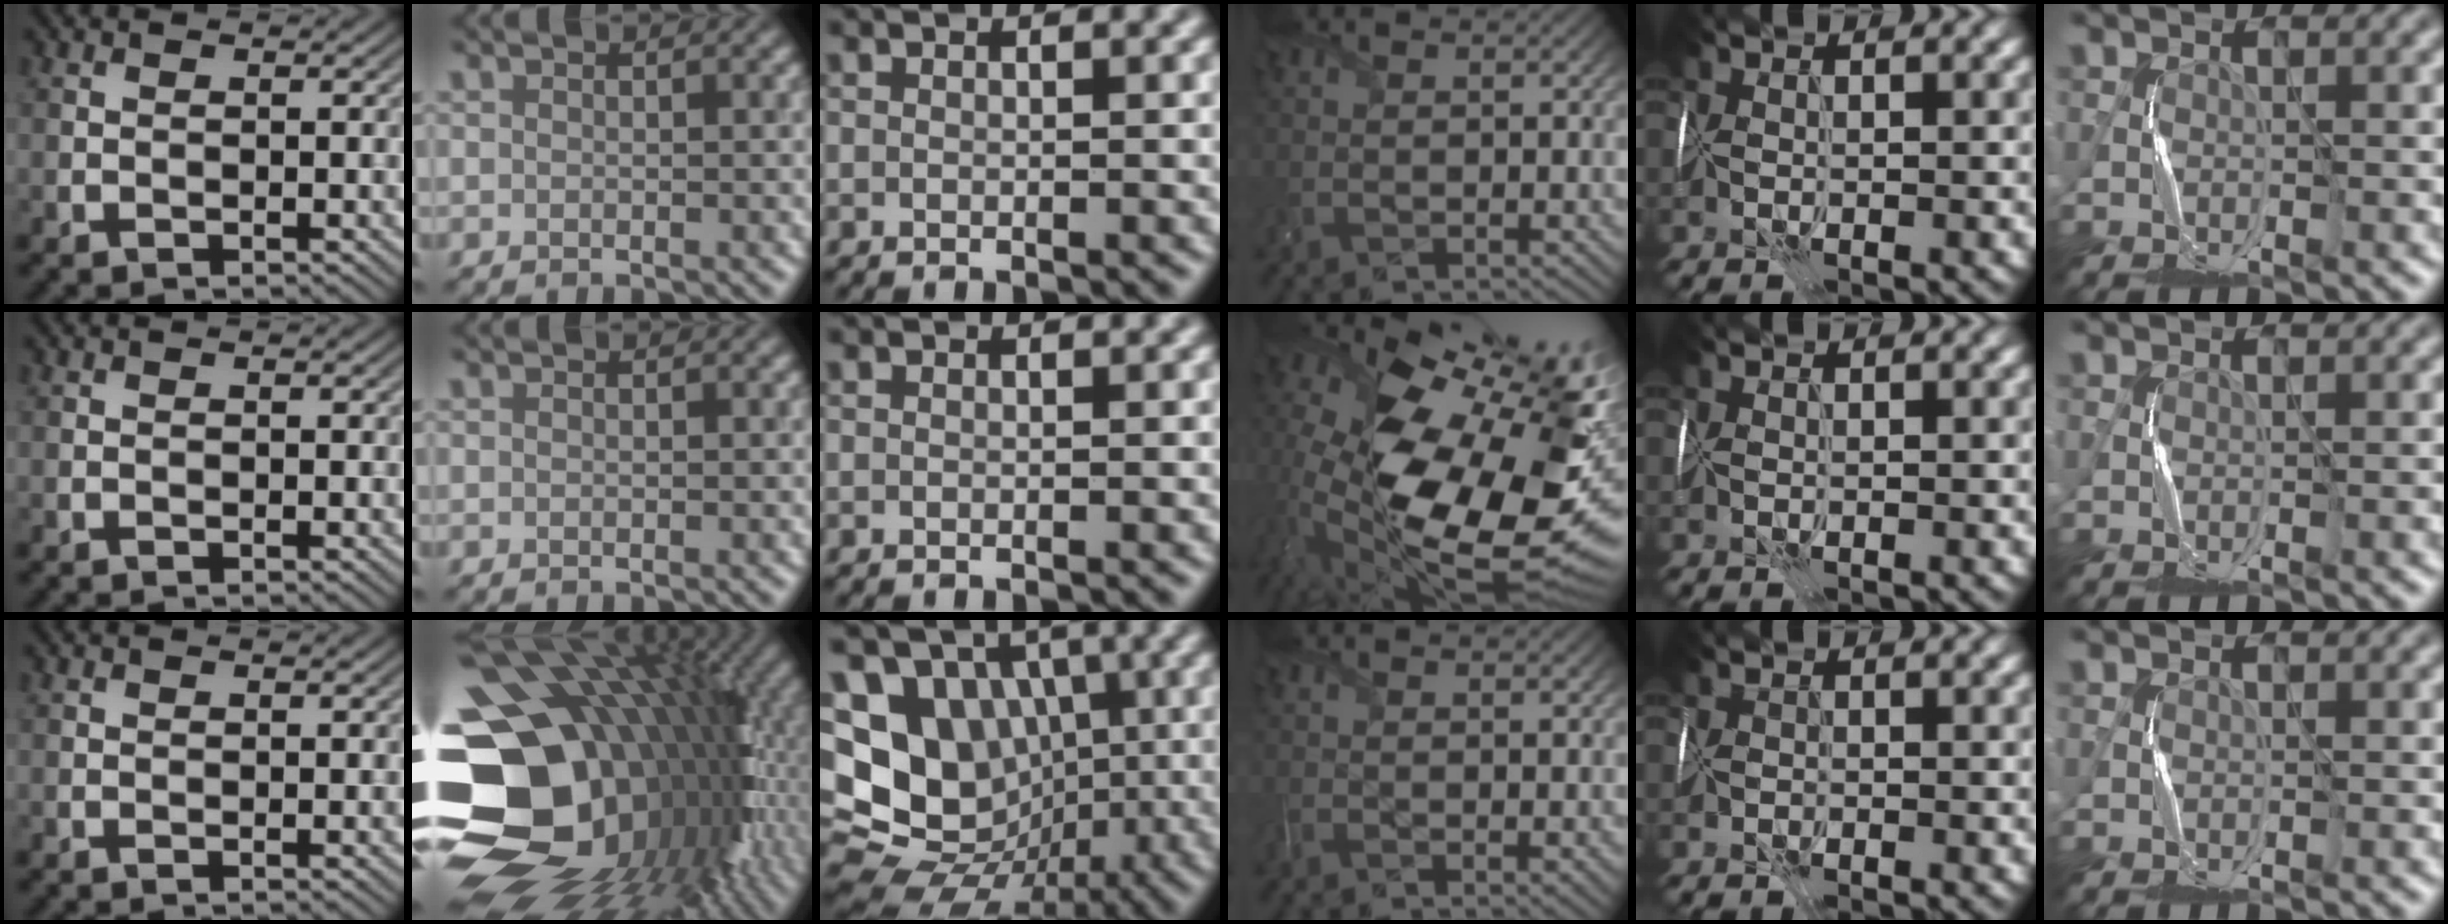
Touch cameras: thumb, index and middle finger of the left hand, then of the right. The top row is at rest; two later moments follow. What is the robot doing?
{"motion": "wrap", "object": "cellophane"}